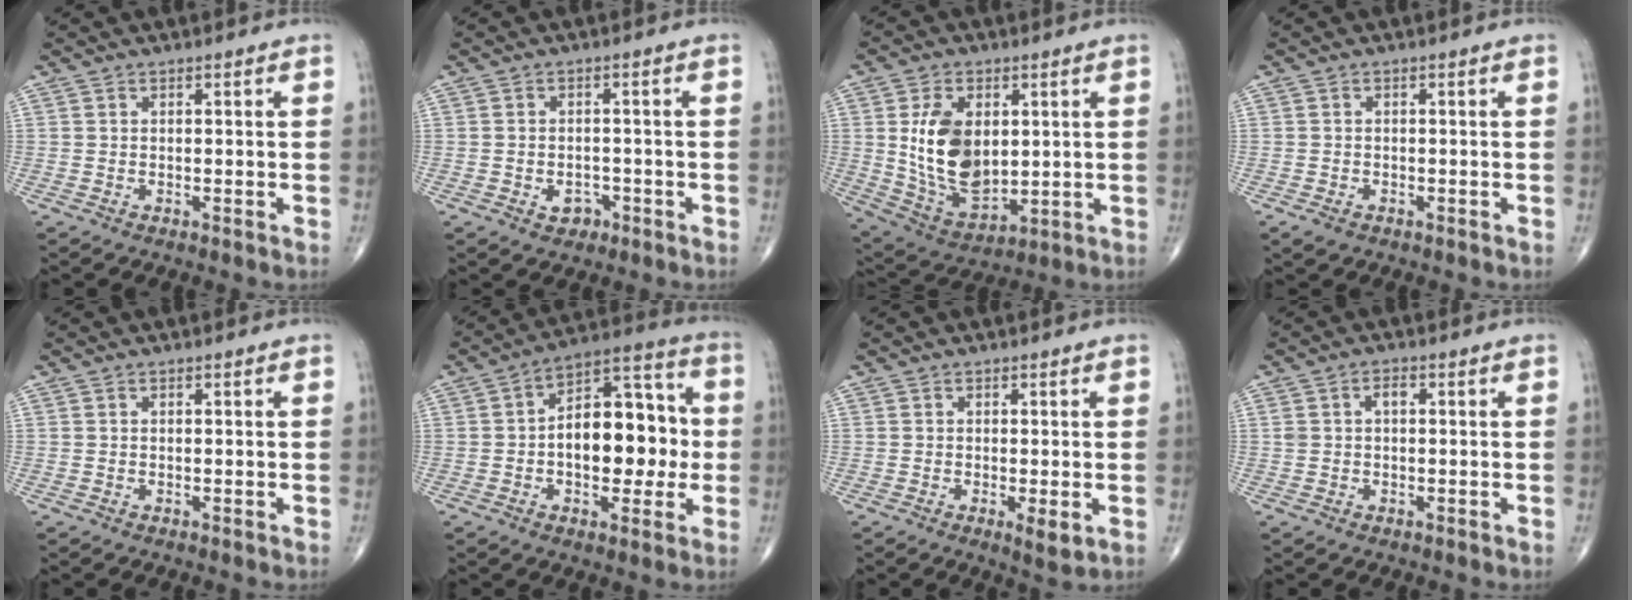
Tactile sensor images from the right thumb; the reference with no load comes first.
{"total": 3.0, "force": [-1.3, 2.3, 1.4], "torque": [-0.003, 0.008, -0.014]}
{"total": 15.1, "force": [2.1, 9.3, 11.6], "torque": [-0.187, -0.017, 0.054]}
{"total": 1.7, "force": [-0.9, 1.1, 0.9], "torque": [-0.014, 0.001, -0.012]}
{"total": 0.0}
{"total": 17.1, "force": [-0.9, 9.8, 14.1], "torque": [-0.171, 0.038, -0.019]}
{"total": 3.1, "force": [-0.7, 0.8, 2.9], "torque": [-0.047, -0.011, -0.012]}
{"total": 2.6, "force": [0.4, 1.7, 2.0], "torque": [-0.036, 0.011, 0.008]}